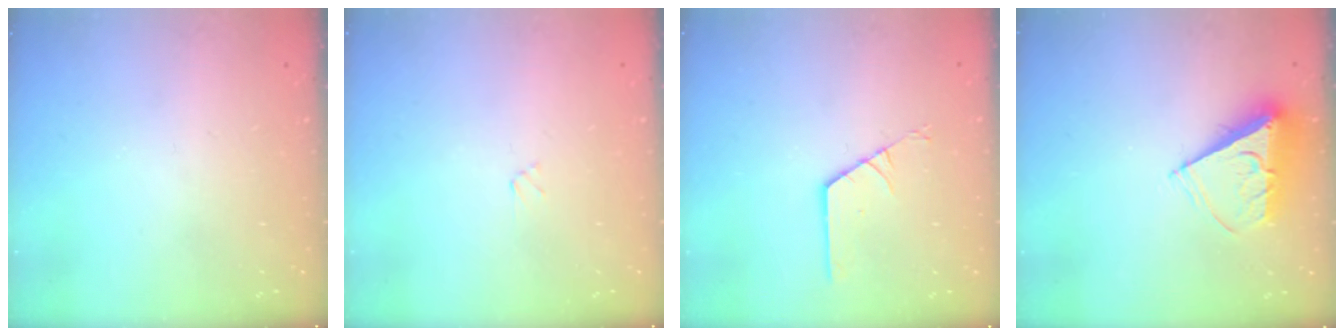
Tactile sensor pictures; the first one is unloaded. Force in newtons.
{"total": 1.2, "press": 1.2, "slide": 0.1}
{"total": 1.8, "press": 1.7, "slide": 0.3}
{"total": 7.5, "press": 7.5, "slide": 0.5}